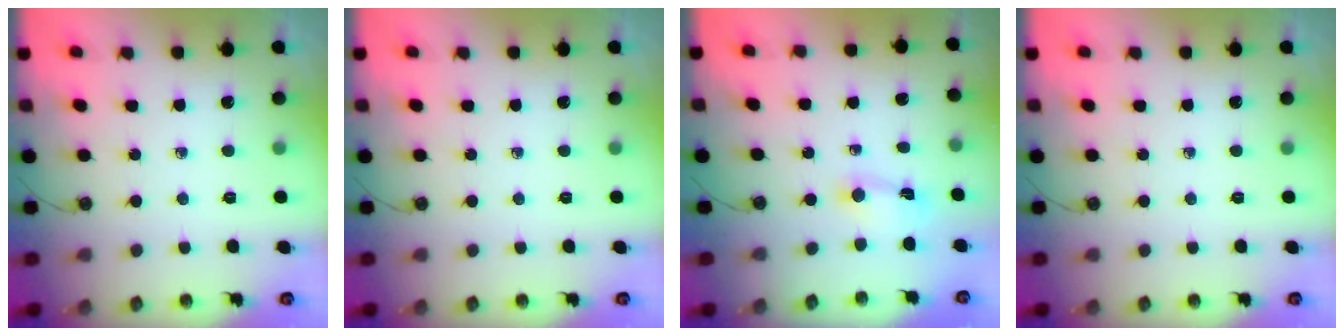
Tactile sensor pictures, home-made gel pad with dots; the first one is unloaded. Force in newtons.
{"total": 0.0}
{"total": 2.0, "press": 2.0, "slide": 0.4}
{"total": 0.0}